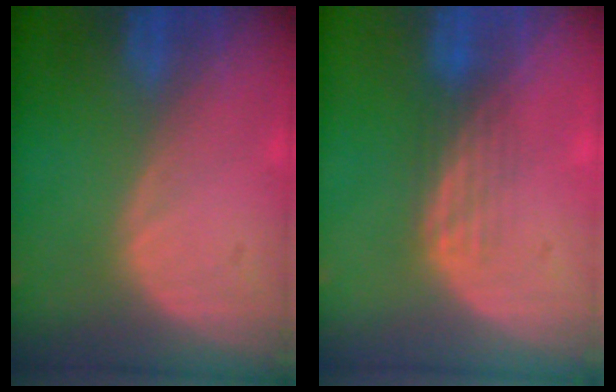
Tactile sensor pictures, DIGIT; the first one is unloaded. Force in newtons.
{"total": 2.7, "press": 2.6, "slide": 0.8}